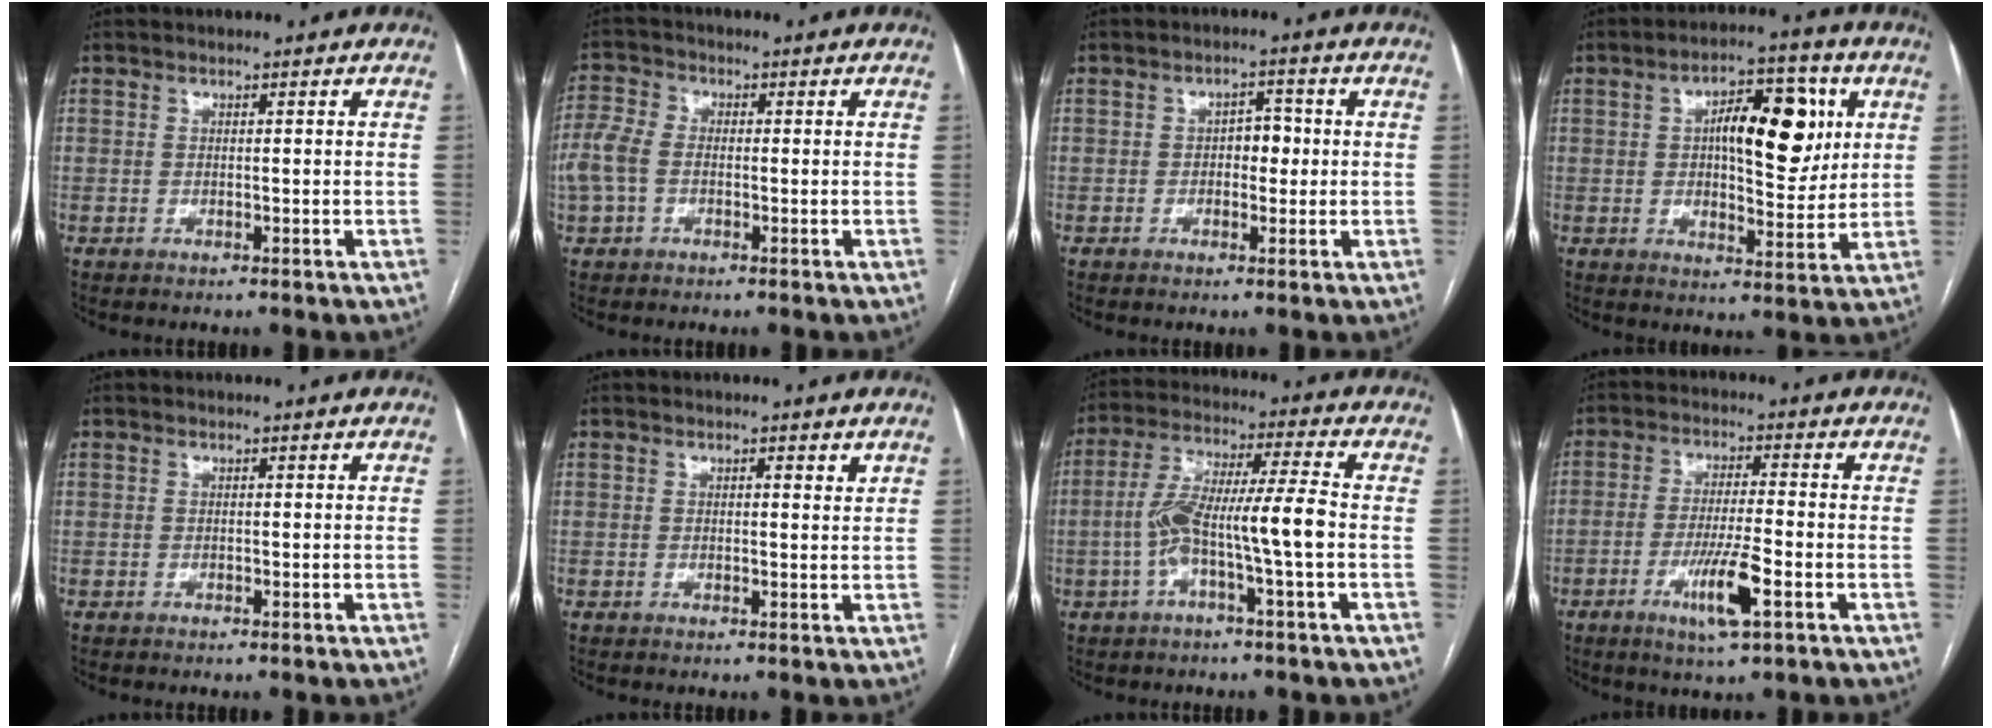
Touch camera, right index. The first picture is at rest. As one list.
[{"total": 6.1, "force": [-0.9, 4.2, 4.4], "torque": [-0.127, 0.020, -0.024]}, {"total": 3.1, "force": [-0.1, 1.9, 2.5], "torque": [-0.030, 0.011, -0.002]}, {"total": 12.3, "force": [3.2, 4.7, 11.0], "torque": [-0.163, 0.021, 0.049]}, {"total": 0.0}, {"total": 1.0, "force": [0.7, 0.2, 0.7], "torque": [-0.011, -0.001, 0.007]}, {"total": 10.4, "force": [-2.3, 0.1, 10.1], "torque": [-0.198, 0.024, -0.046]}, {"total": 7.9, "force": [-3.3, 0.3, 7.1], "torque": [-0.134, -0.014, -0.059]}]